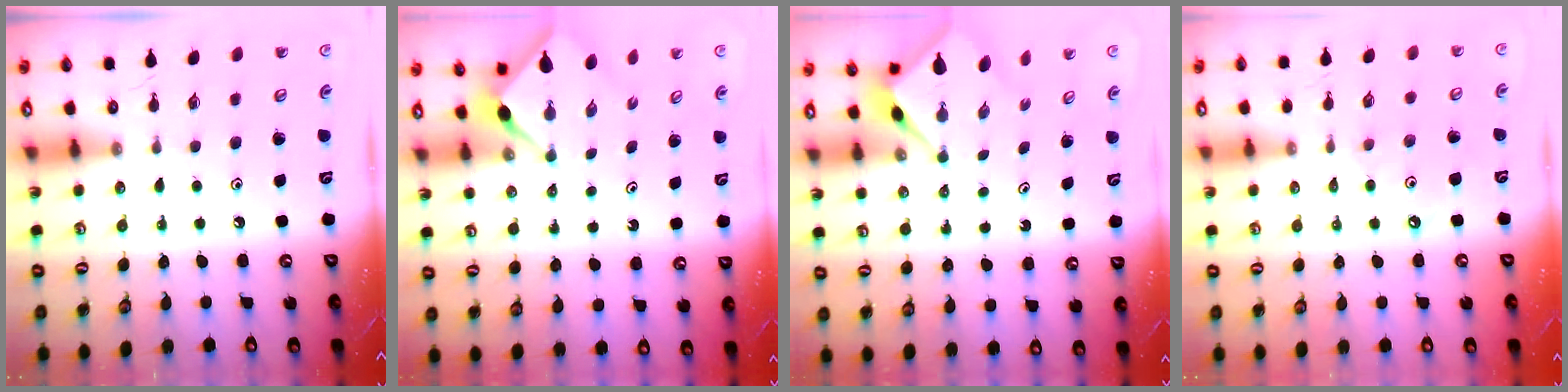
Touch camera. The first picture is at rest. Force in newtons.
{"total": 2.1, "press": 2.1, "slide": 0.3}
{"total": 2.6, "press": 2.6, "slide": 0.1}
{"total": 1.8, "press": 1.8, "slide": 0.0}